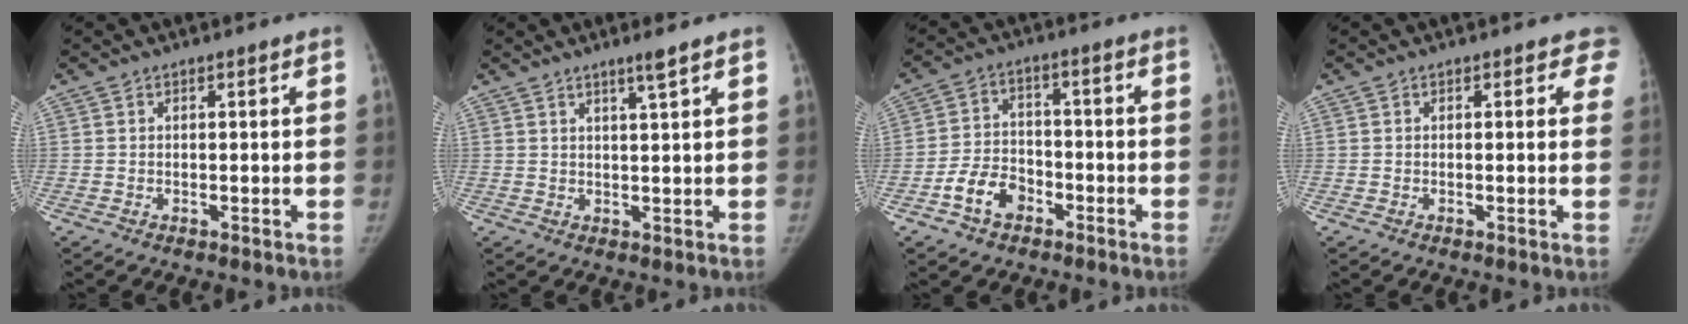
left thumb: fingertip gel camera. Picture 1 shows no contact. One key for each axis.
{"total": 2.7, "fx": 1.9, "fy": -0.3, "fz": 1.8, "tx": -0.031, "ty": -0.015, "tz": 0.038}
{"total": 7.5, "fx": -4.0, "fy": 5.1, "fz": 3.8, "tx": -0.058, "ty": 0.032, "tz": -0.070}
{"total": 2.6, "fx": 1.7, "fy": 1.6, "fz": 1.2, "tx": 0.017, "ty": -0.004, "tz": 0.002}